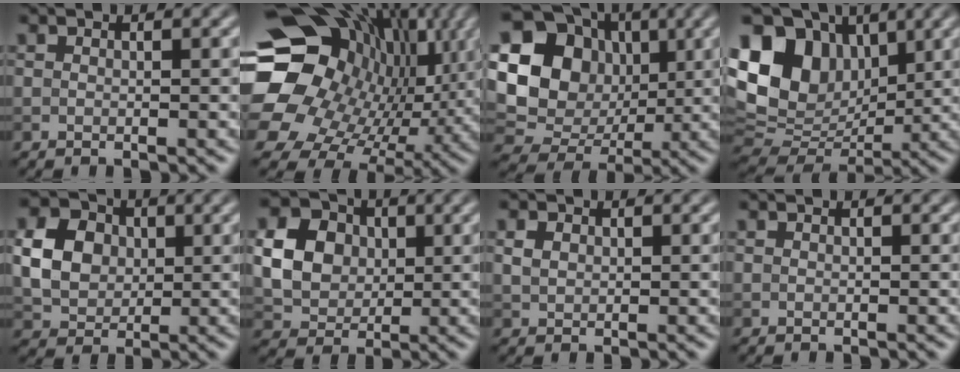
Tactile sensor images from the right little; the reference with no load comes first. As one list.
[{"total": 19.4, "force": [2.3, 15.9, 10.9], "torque": [-0.203, -0.027, 0.058]}, {"total": 14.4, "force": [2.5, 12.4, 6.8], "torque": [-0.151, 0.022, 0.033]}, {"total": 13.0, "force": [4.1, 9.5, 8.0], "torque": [-0.176, 0.024, 0.079]}, {"total": 5.9, "force": [0.8, 4.8, 3.3], "torque": [-0.077, 0.007, 0.013]}, {"total": 7.1, "force": [1.1, 5.9, 3.8], "torque": [-0.095, 0.011, 0.016]}, {"total": 1.5, "force": [0.6, 1.1, 0.9], "torque": [-0.018, 0.002, 0.012]}, {"total": 0.0}]